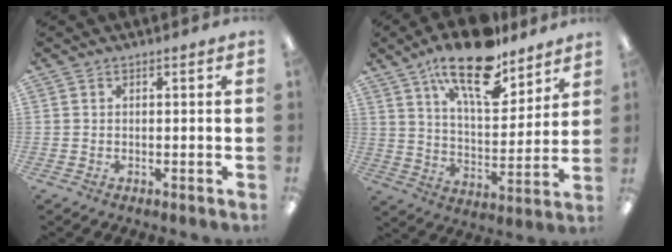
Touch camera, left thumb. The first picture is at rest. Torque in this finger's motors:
{"motor_torque": [0.90, 0.30, 1.39, -1.37, 0.15]}